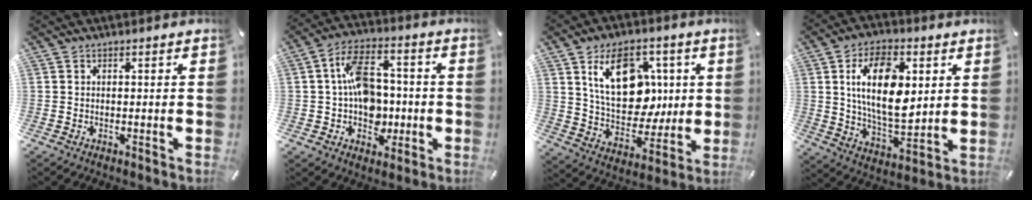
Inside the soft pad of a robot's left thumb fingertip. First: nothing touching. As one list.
[{"total": 12.4, "force": [-0.5, 9.1, 8.3], "torque": [-0.155, 0.027, -0.004]}, {"total": 17.7, "force": [5.0, 12.6, 11.3], "torque": [-0.179, -0.005, 0.092]}, {"total": 16.9, "force": [4.3, 9.6, 13.2], "torque": [-0.246, -0.004, 0.071]}]